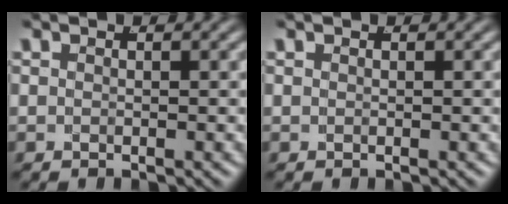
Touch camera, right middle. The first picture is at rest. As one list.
[{"total": 0.6, "force": [0.5, 0.2, 0.1], "torque": [-0.003, 0.005, 0.006]}]